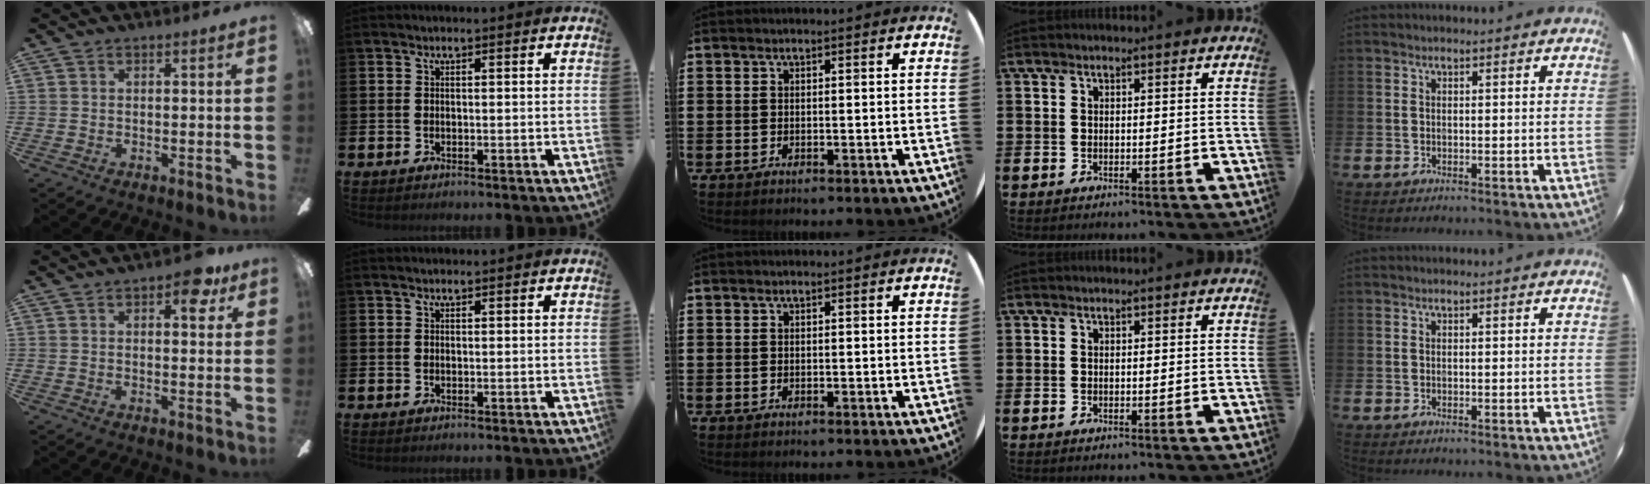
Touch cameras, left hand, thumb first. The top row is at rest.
{"thumb": {"total": 6.9, "force": [3.5, 3.0, 5.1], "torque": [-0.050, -0.014, 0.050]}, "index": {"total": 0.6, "force": [0.5, 0.1, 0.1], "torque": [-0.002, 0.002, 0.009]}}